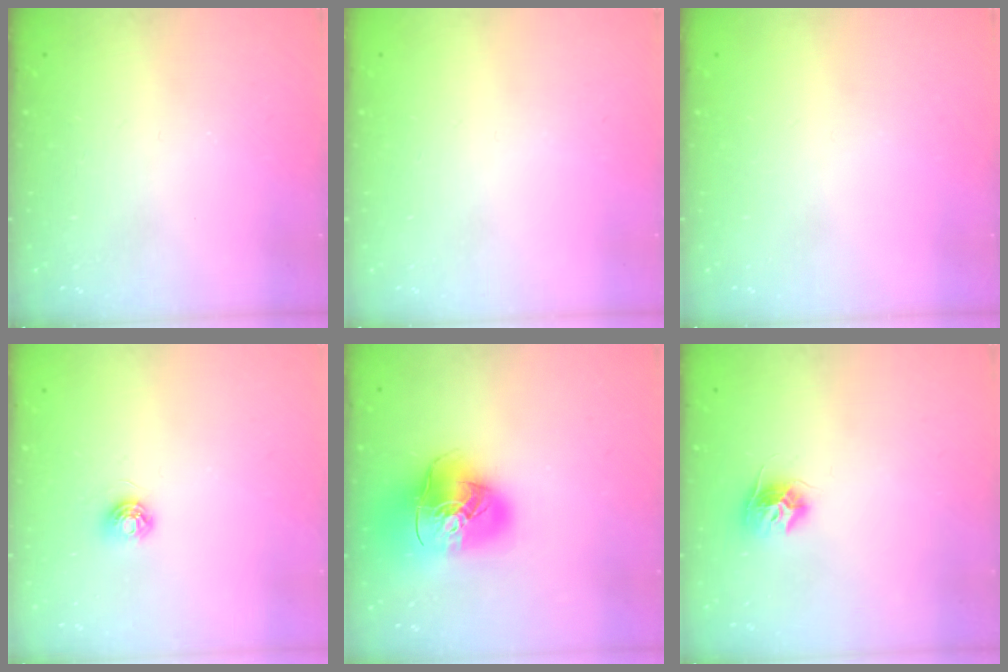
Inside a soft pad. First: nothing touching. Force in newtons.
{"total": 0.0}
{"total": 0.0}
{"total": 5.0, "press": 4.9, "slide": 0.6}
{"total": 19.5, "press": 19.4, "slide": 2.3}
{"total": 9.6, "press": 9.6, "slide": 0.6}